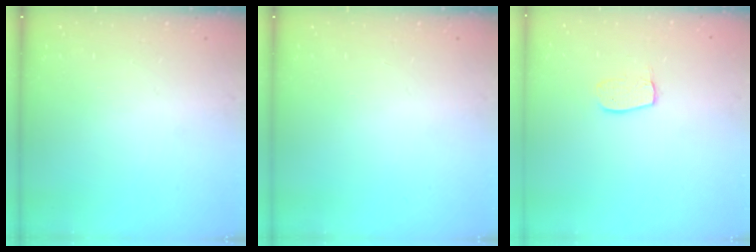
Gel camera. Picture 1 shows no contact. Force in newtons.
{"total": 0.0}
{"total": 7.1, "press": 7.1, "slide": 0.3}